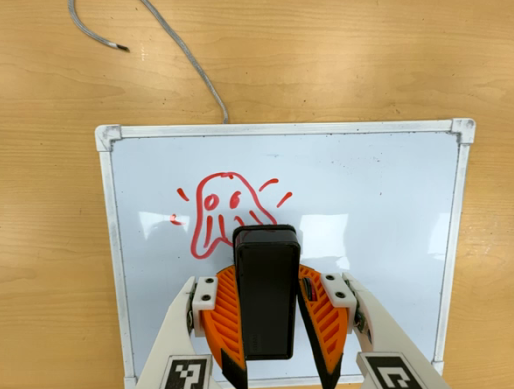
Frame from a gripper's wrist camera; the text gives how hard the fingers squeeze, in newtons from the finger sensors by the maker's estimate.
{"total": 7.9, "left": 6.6, "right": 9.1}